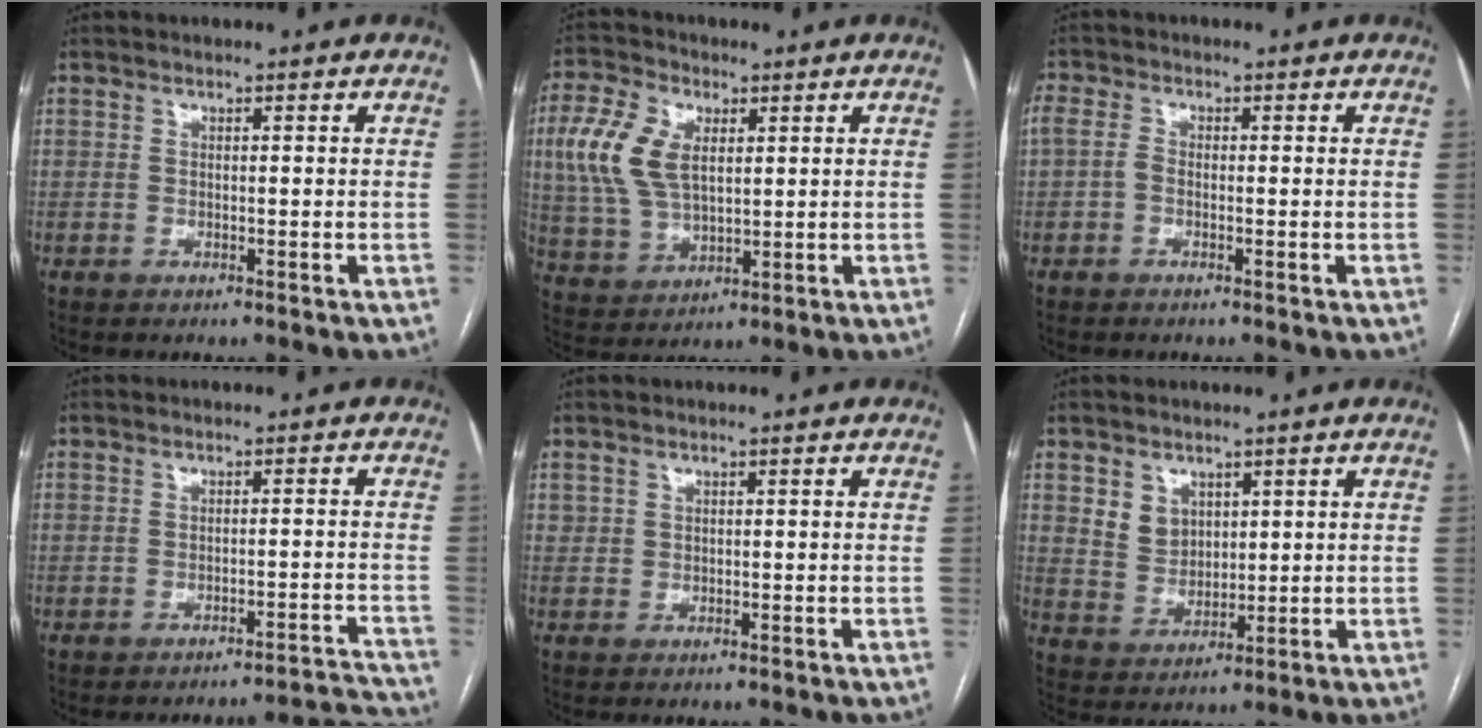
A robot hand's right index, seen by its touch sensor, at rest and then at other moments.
{"total": 10.7, "force": [2.6, 6.2, 8.4], "torque": [-0.204, 0.018, 0.055]}
{"total": 2.0, "force": [-0.6, 1.2, 1.5], "torque": [-0.031, 0.004, -0.015]}
{"total": 8.9, "force": [-8.9, -0.9, -0.3], "torque": [0.027, 0.012, -0.104]}
{"total": 0.5, "force": [0.2, 0.5, 0.0], "torque": [0.005, 0.005, 0.004]}
{"total": 4.9, "force": [2.3, 3.9, 1.8], "torque": [-0.041, 0.006, 0.055]}